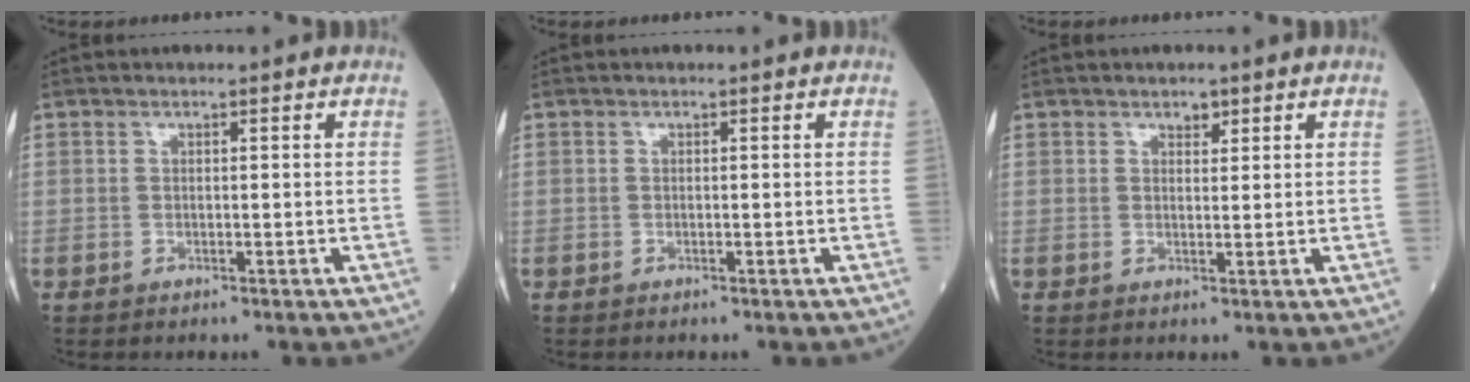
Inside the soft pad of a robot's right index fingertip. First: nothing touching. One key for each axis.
{"total": 0.0}
{"total": 2.0, "fx": 1.3, "fy": 1.1, "fz": 1.0, "tx": -0.022, "ty": 0.002, "tz": 0.024}